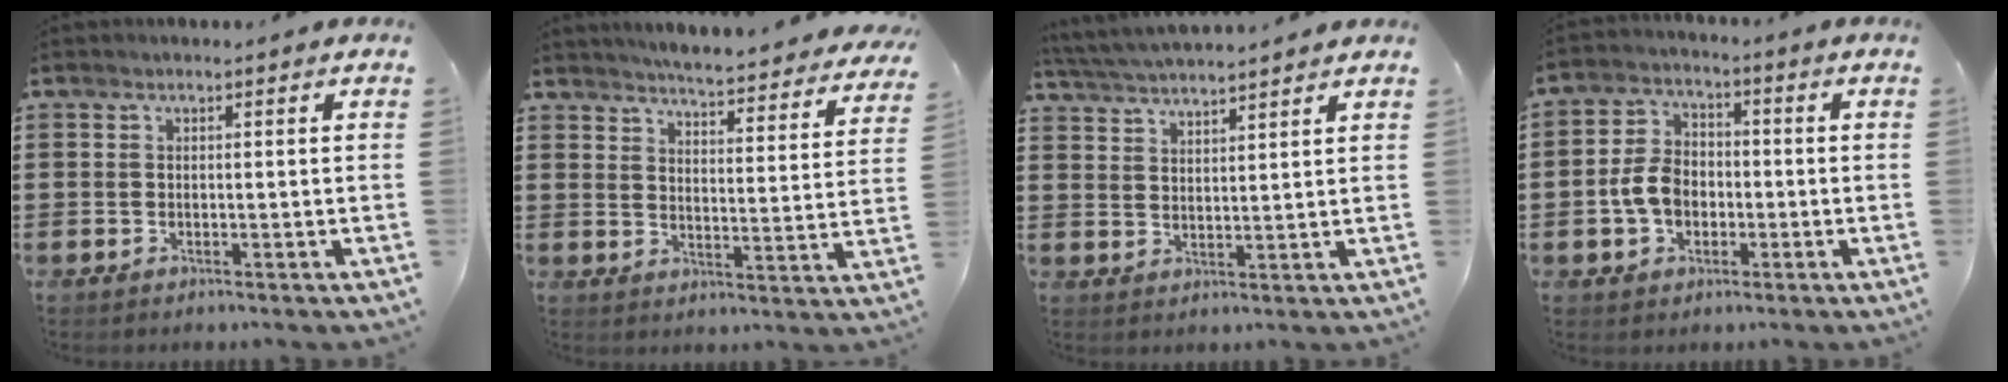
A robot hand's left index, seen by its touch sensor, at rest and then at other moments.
{"total": 4.6, "force": [4.5, -0.6, 0.9], "torque": [-0.032, -0.042, 0.074]}
{"total": 4.2, "force": [4.1, -0.4, 0.5], "torque": [-0.026, -0.017, 0.073]}
{"total": 6.5, "force": [-1.4, 4.7, 4.2], "torque": [-0.101, 0.009, -0.033]}